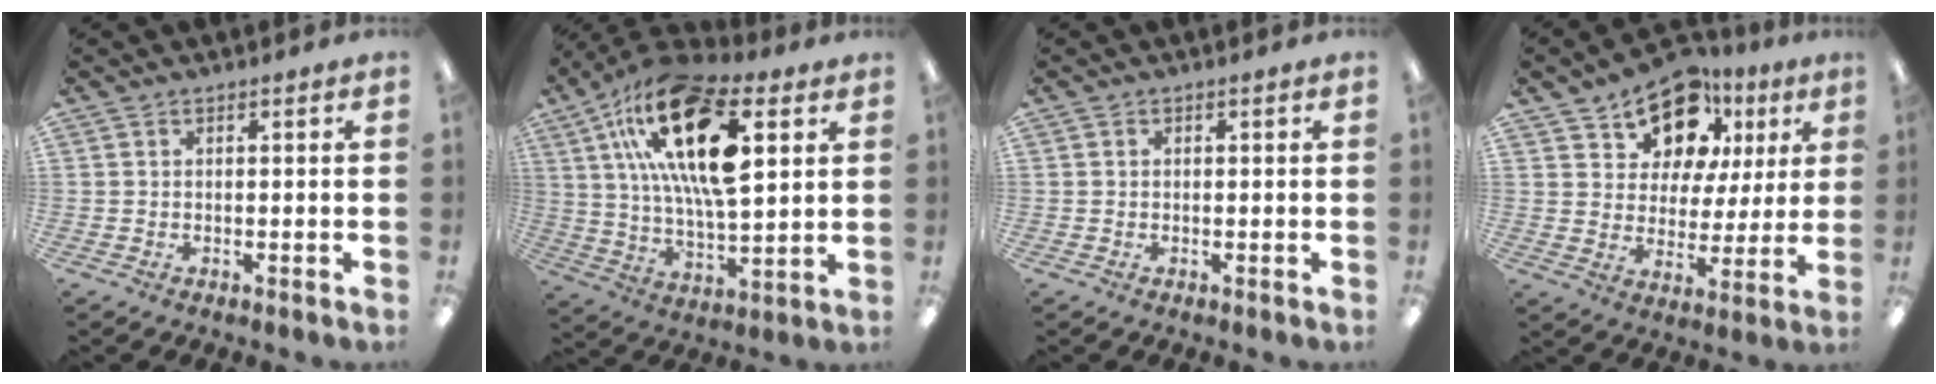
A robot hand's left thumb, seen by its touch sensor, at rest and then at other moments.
{"total": 24.4, "force": [10.1, 10.3, 19.7], "torque": [-0.366, -0.033, 0.163]}
{"total": 0.0}
{"total": 14.1, "force": [10.0, 8.8, 4.8], "torque": [-0.087, -0.066, 0.186]}